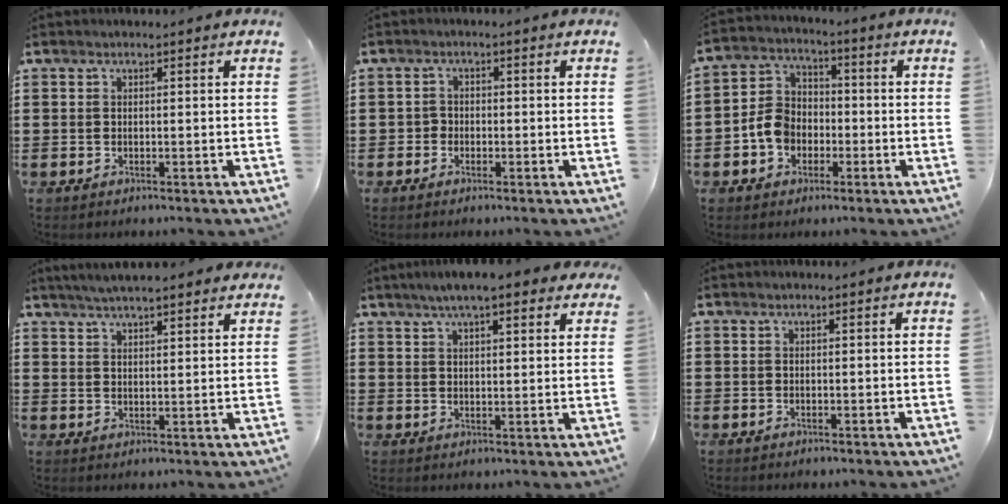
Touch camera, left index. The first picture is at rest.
{"total": 1.5, "force": [-0.8, 1.2, 0.2], "torque": [-0.008, 0.004, -0.020]}
{"total": 6.3, "force": [-2.3, 5.2, 2.9], "torque": [-0.079, 0.014, -0.048]}
{"total": 3.8, "force": [3.6, 0.2, 1.1], "torque": [-0.032, -0.005, 0.065]}
{"total": 5.5, "force": [4.3, 1.1, 3.3], "torque": [-0.076, 0.003, 0.076]}
{"total": 0.0}